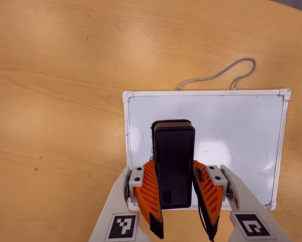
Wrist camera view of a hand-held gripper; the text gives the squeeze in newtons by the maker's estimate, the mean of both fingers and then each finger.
{"total": 4.6, "left": 4.3, "right": 4.9}